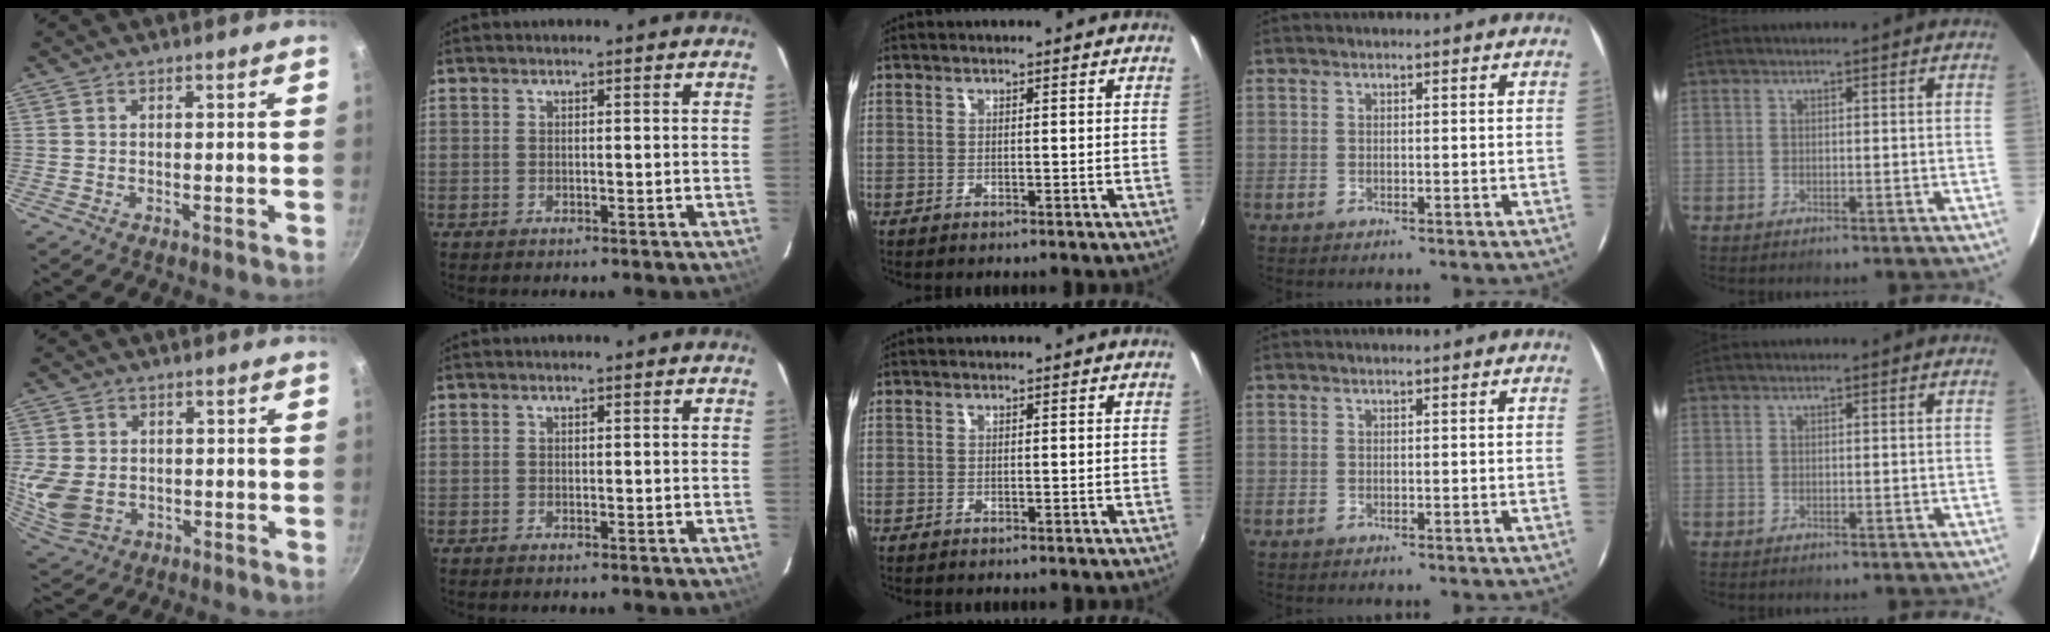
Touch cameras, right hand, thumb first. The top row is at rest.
{"thumb": {"total": 9.8, "force": [-0.7, 7.5, 6.2], "torque": [-0.122, -0.011, -0.004]}}